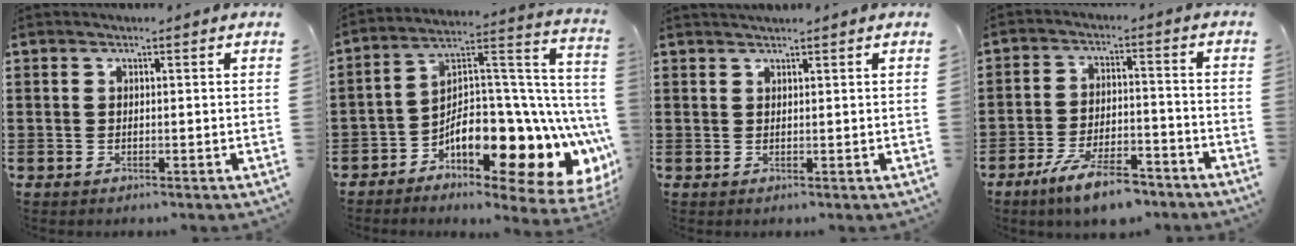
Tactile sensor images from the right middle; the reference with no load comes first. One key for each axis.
{"total": 12.8, "fx": -6.1, "fy": 5.2, "fz": 10.0, "tx": -0.164, "ty": -0.031, "tz": -0.111}
{"total": 1.0, "fx": 1.0, "fy": -0.1, "fz": -0.1, "tx": 0.000, "ty": 0.000, "tz": 0.018}
{"total": 8.4, "fx": -6.7, "fy": 1.8, "fz": 4.6, "tx": -0.095, "ty": 0.007, "tz": -0.126}